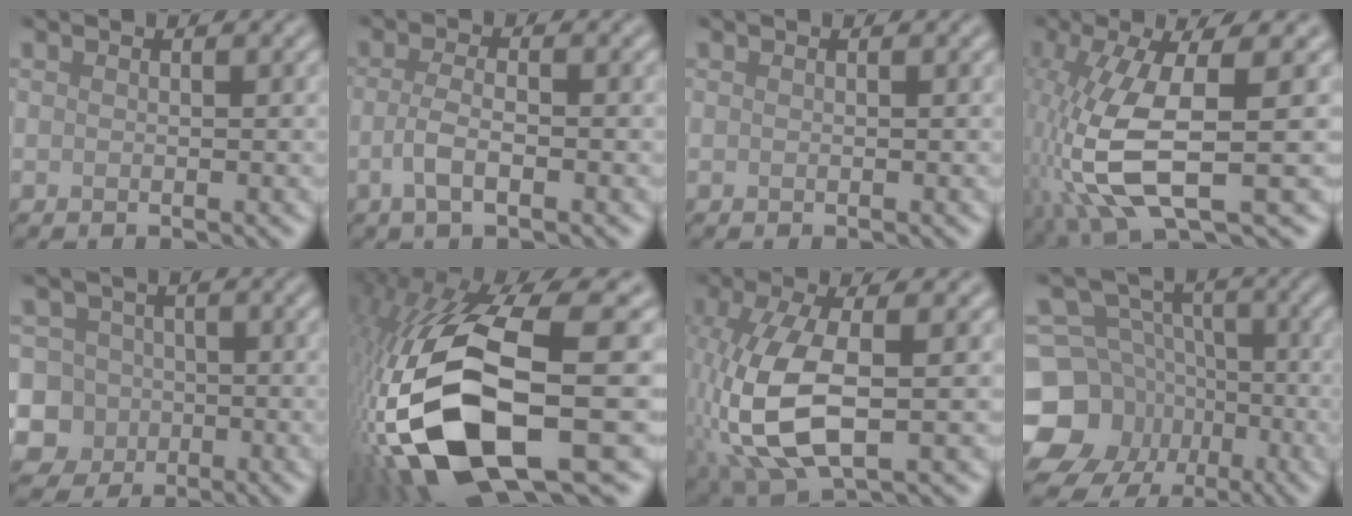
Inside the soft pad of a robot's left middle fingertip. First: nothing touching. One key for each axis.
{"total": 2.8, "fx": -0.9, "fy": 1.0, "fz": 2.5, "tx": -0.057, "ty": -0.002, "tz": -0.021}
{"total": 0.0}
{"total": 10.0, "fx": -2.6, "fy": 3.0, "fz": 9.2, "tx": -0.205, "ty": -0.011, "tz": -0.048}
{"total": 9.2, "fx": -2.7, "fy": 8.6, "fz": 1.9, "tx": -0.040, "ty": 0.010, "tz": -0.084}
{"total": 18.4, "fx": -4.7, "fy": 6.3, "fz": 16.7, "tx": -0.350, "ty": -0.024, "tz": -0.073}
{"total": 9.0, "fx": -1.8, "fy": 3.7, "fz": 8.0, "tx": -0.189, "ty": 0.000, "tz": -0.038}
{"total": 12.7, "fx": -5.8, "fy": 10.7, "fz": 3.7, "tx": -0.082, "ty": -0.025, "tz": -0.119}